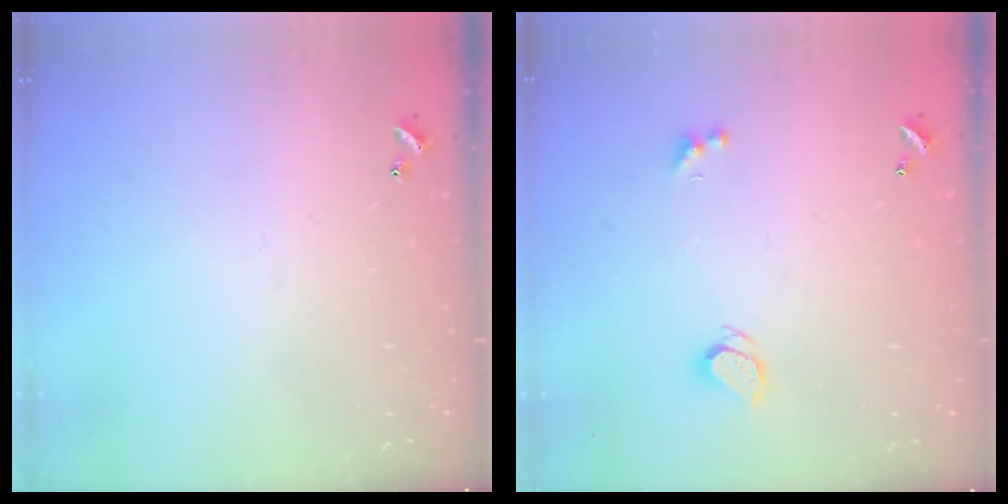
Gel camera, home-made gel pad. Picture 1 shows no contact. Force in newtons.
{"total": 1.8, "press": 1.7, "slide": 0.5}